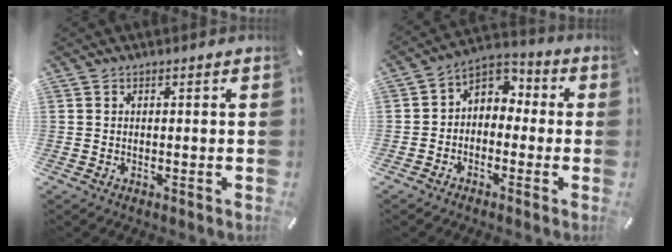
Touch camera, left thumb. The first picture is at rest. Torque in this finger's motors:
{"motor_torque": [0.00, 0.12, 0.58, 0.38, 0.03]}